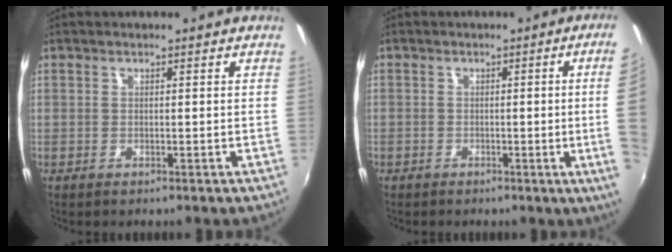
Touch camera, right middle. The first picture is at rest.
{"total": 7.9, "force": [-0.4, -1.0, 7.8], "torque": [-0.083, -0.009, -0.004]}